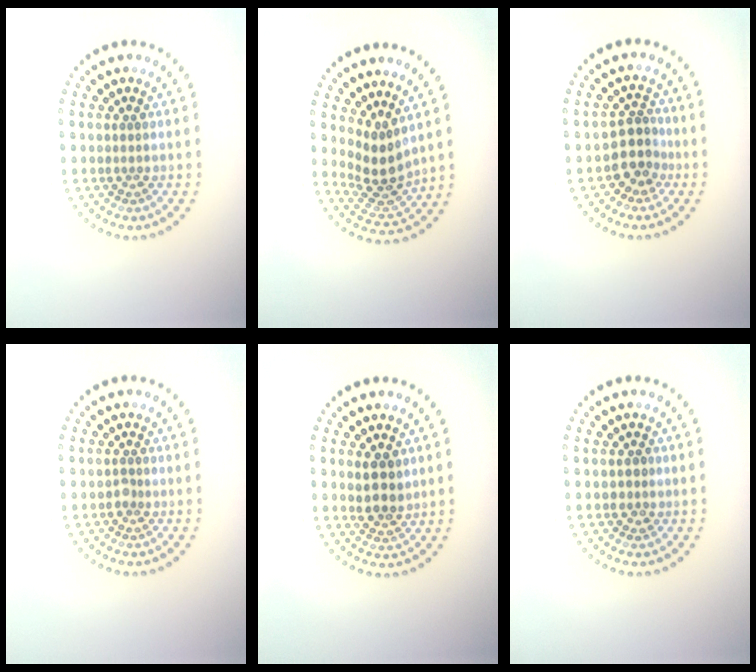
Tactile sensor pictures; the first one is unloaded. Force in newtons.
{"total": 3.5, "press": 2.7, "slide": 2.3}
{"total": 2.8, "press": 2.3, "slide": 1.6}
{"total": 0.8, "press": 0.5, "slide": 0.5}
{"total": 2.8, "press": 2.6, "slide": 1.1}
{"total": 0.9, "press": 0.8, "slide": 0.4}